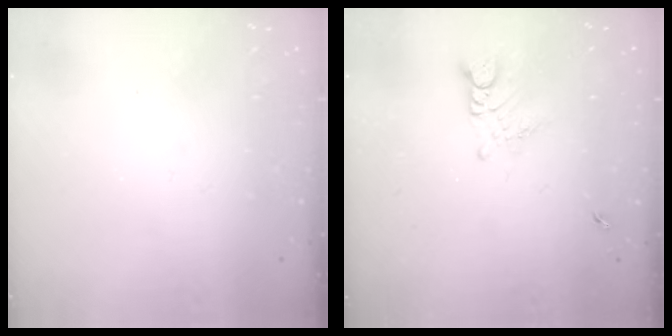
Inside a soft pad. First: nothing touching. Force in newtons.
{"total": 2.8, "press": 2.8, "slide": 0.3}